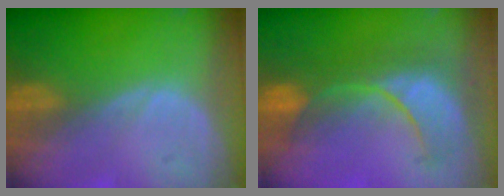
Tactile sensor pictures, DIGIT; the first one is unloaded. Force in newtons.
{"total": 8.8, "press": 8.8, "slide": 0.5}